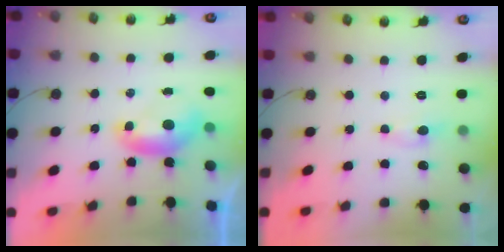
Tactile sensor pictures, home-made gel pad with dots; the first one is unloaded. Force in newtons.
{"total": 0.9, "press": 0.6, "slide": 0.6}